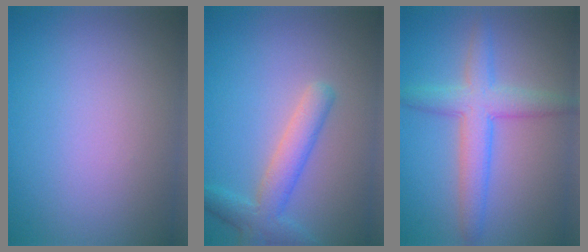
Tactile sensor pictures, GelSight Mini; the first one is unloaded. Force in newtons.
{"total": 3.8, "press": 3.7, "slide": 0.2}
{"total": 4.4, "press": 4.4, "slide": 0.2}